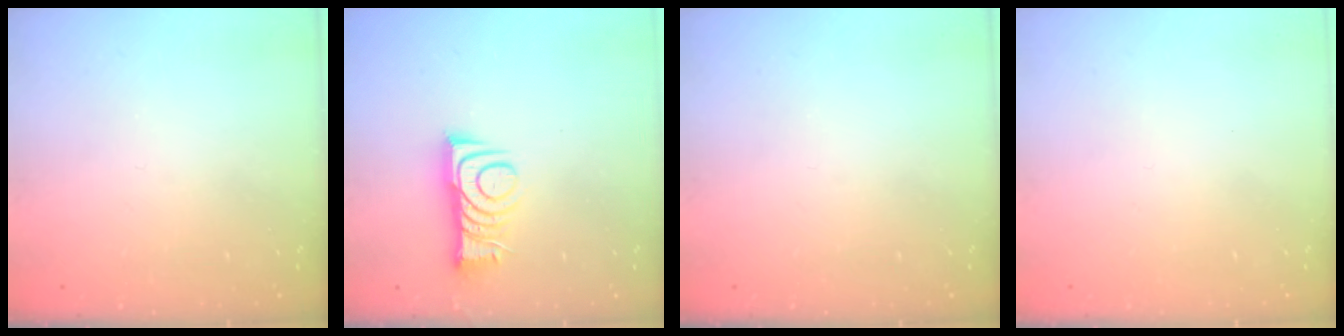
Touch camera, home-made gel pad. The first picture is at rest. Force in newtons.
{"total": 9.2, "press": 9.2, "slide": 0.3}
{"total": 0.0}
{"total": 1.6, "press": 1.6, "slide": 0.1}